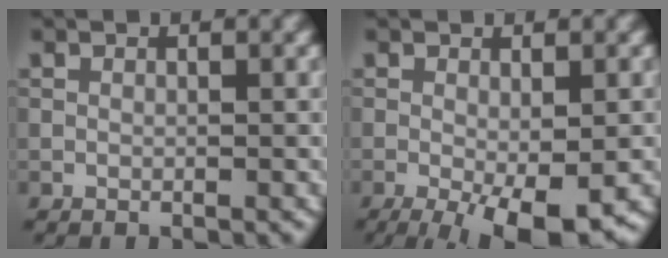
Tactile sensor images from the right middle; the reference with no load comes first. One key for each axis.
{"total": 6.4, "fx": -2.6, "fy": 1.6, "fz": 5.6, "tx": -0.089, "ty": -0.016, "tz": -0.035}